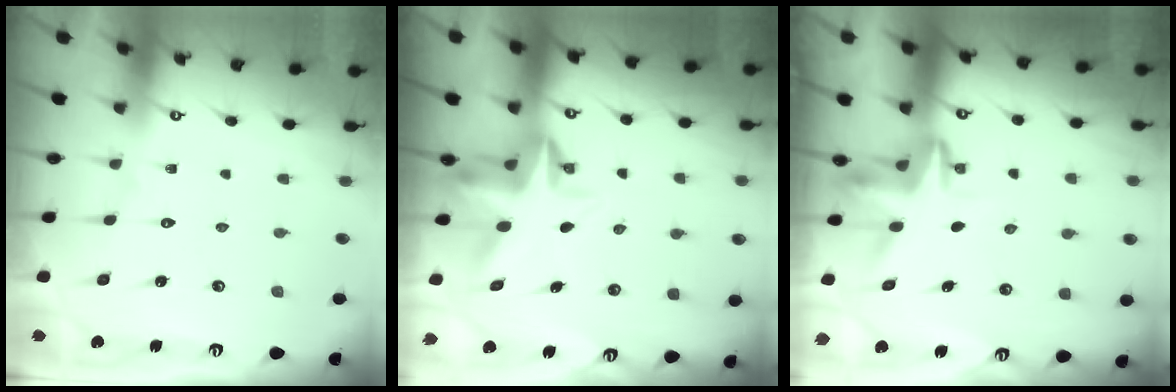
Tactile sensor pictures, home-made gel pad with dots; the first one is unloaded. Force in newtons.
{"total": 5.1, "press": 4.9, "slide": 1.4}
{"total": 3.6, "press": 3.6, "slide": 0.2}